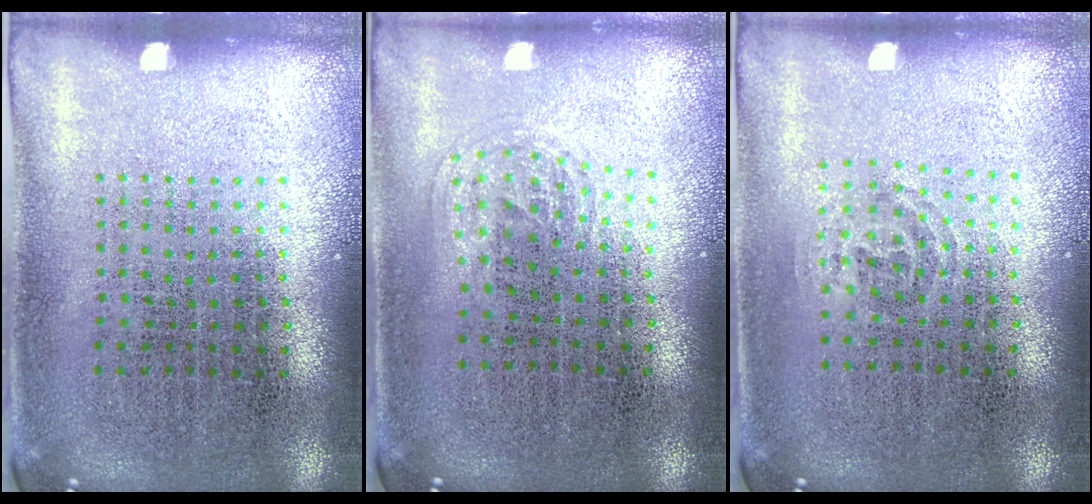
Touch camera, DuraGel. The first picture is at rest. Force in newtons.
{"total": 1.0, "press": 0.6, "slide": 0.8}
{"total": 0.9, "press": 0.6, "slide": 0.7}